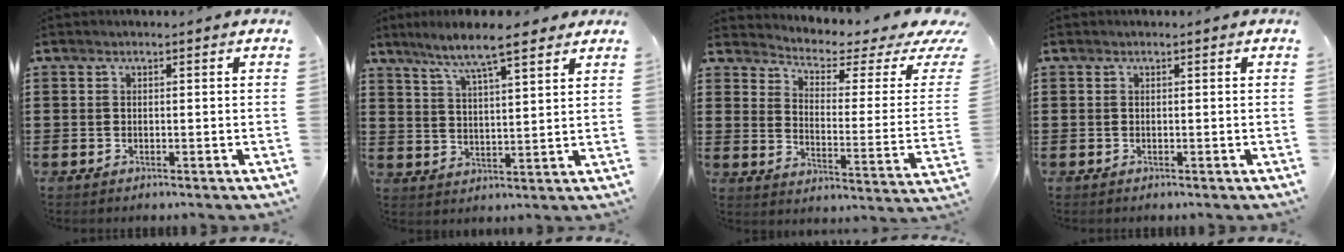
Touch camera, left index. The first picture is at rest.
{"total": 7.6, "force": [6.1, 0.8, 4.5], "torque": [-0.105, -0.015, 0.104]}
{"total": 3.1, "force": [2.1, 0.8, 2.1], "torque": [-0.049, -0.029, 0.025]}
{"total": 0.0}